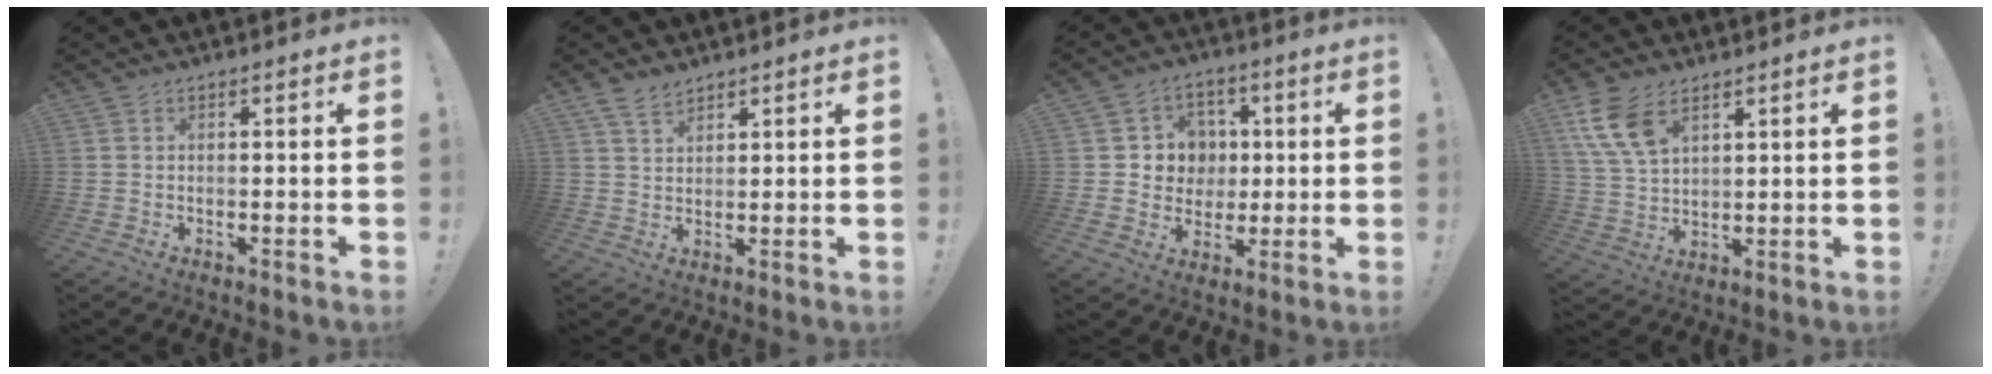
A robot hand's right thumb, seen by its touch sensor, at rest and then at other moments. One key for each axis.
{"total": 4.9, "fx": 3.8, "fy": 2.4, "fz": 2.0, "tx": -0.040, "ty": -0.015, "tz": 0.073}
{"total": 8.3, "fx": 0.5, "fy": 8.1, "fz": 1.3, "tx": -0.012, "ty": -0.003, "tz": 0.015}
{"total": 10.8, "fx": 6.1, "fy": 5.9, "fz": 6.7, "tx": -0.132, "ty": -0.019, "tz": 0.119}